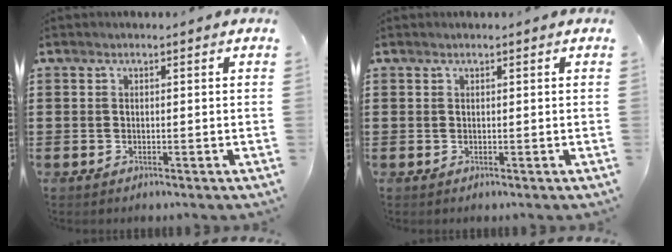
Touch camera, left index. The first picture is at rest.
{"total": 0.0}